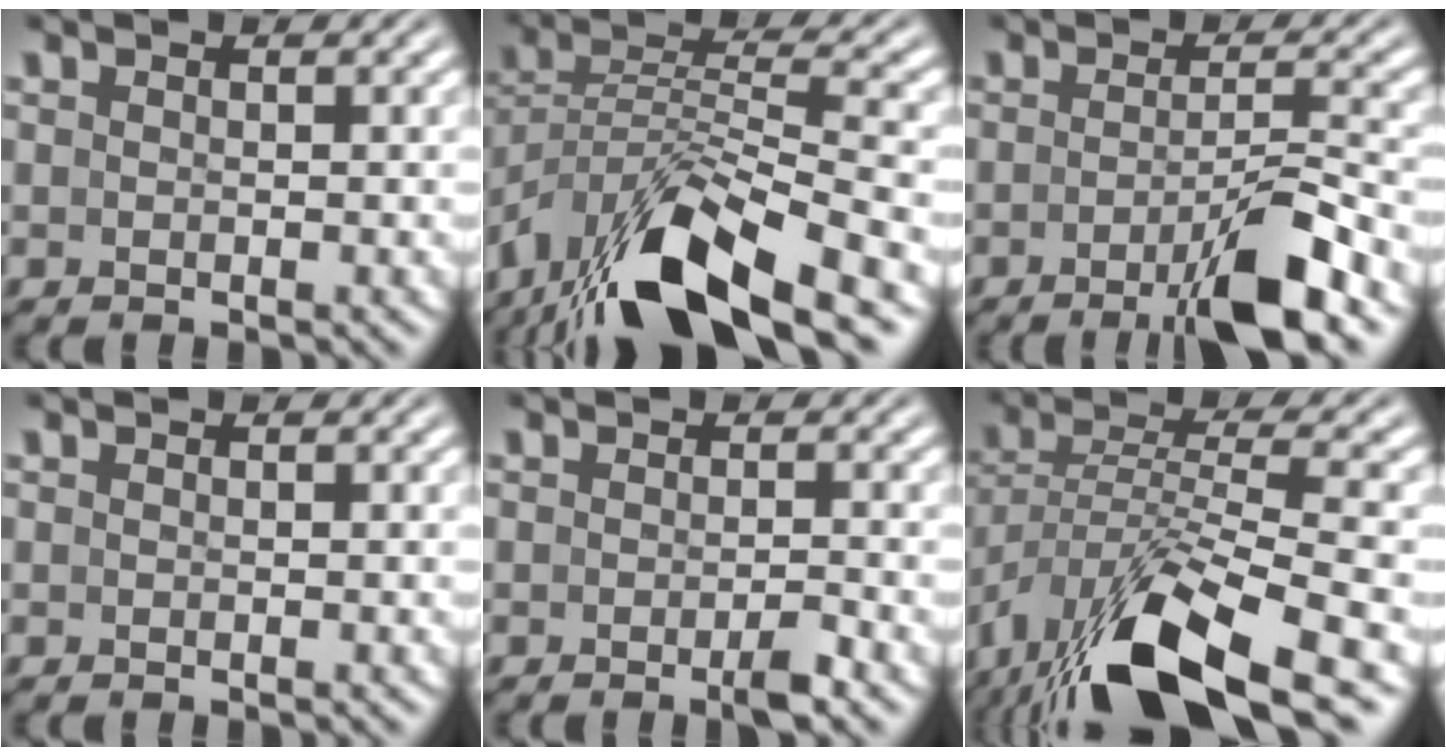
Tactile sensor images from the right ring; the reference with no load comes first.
{"total": 9.8, "force": [-4.7, 5.2, 6.8], "torque": [-0.147, -0.031, -0.067]}
{"total": 4.9, "force": [-2.7, -0.2, 4.1], "torque": [-0.061, -0.007, -0.047]}
{"total": 0.0}
{"total": 1.4, "force": [-1.0, -0.2, 1.0], "torque": [-0.016, 0.001, -0.021]}
{"total": 8.6, "force": [-4.5, 3.2, 6.6], "torque": [-0.133, -0.028, -0.052]}